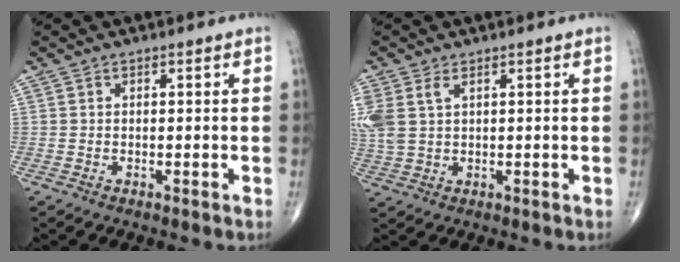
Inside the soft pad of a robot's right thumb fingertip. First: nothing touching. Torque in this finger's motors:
{"motor_torque": [0.11, 0.14, 0.73, 0.37, 0.22]}